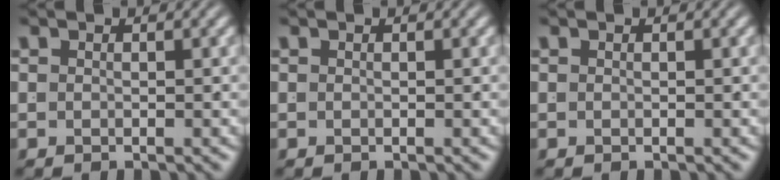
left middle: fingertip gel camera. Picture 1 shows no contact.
{"total": 0.0}
{"total": 0.0}